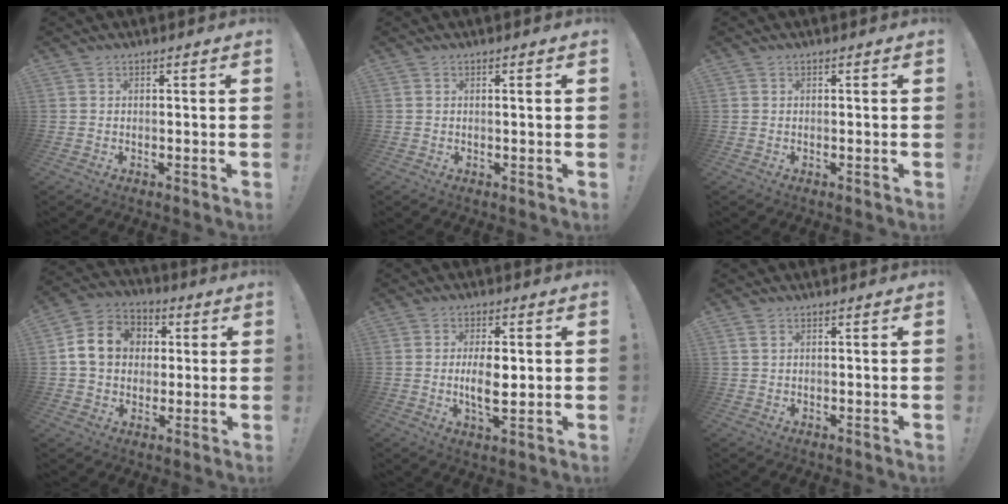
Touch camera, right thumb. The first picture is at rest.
{"total": 1.1, "force": [0.3, -0.1, 1.0], "torque": [-0.015, -0.003, 0.002]}
{"total": 0.0}
{"total": 13.2, "force": [2.4, 11.0, 6.8], "torque": [-0.101, 0.002, 0.052]}
{"total": 8.1, "force": [0.2, 3.2, 7.4], "torque": [-0.128, -0.009, -0.004]}
{"total": 1.7, "force": [0.8, 0.7, 1.3], "torque": [-0.027, 0.002, 0.016]}